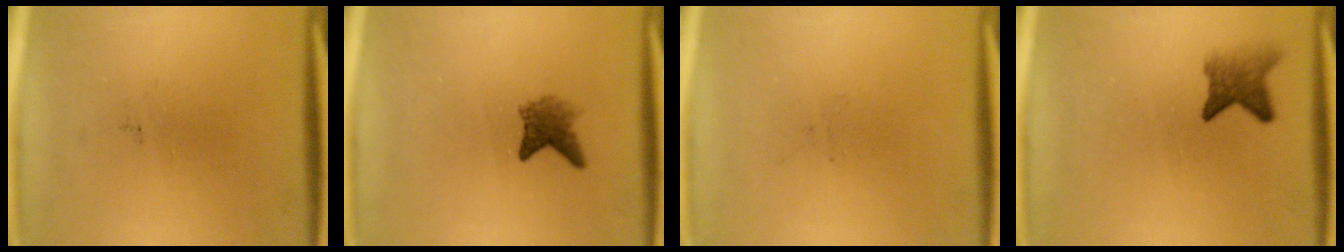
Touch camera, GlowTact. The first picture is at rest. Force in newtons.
{"total": 2.7}
{"total": 0.0}
{"total": 3.2}